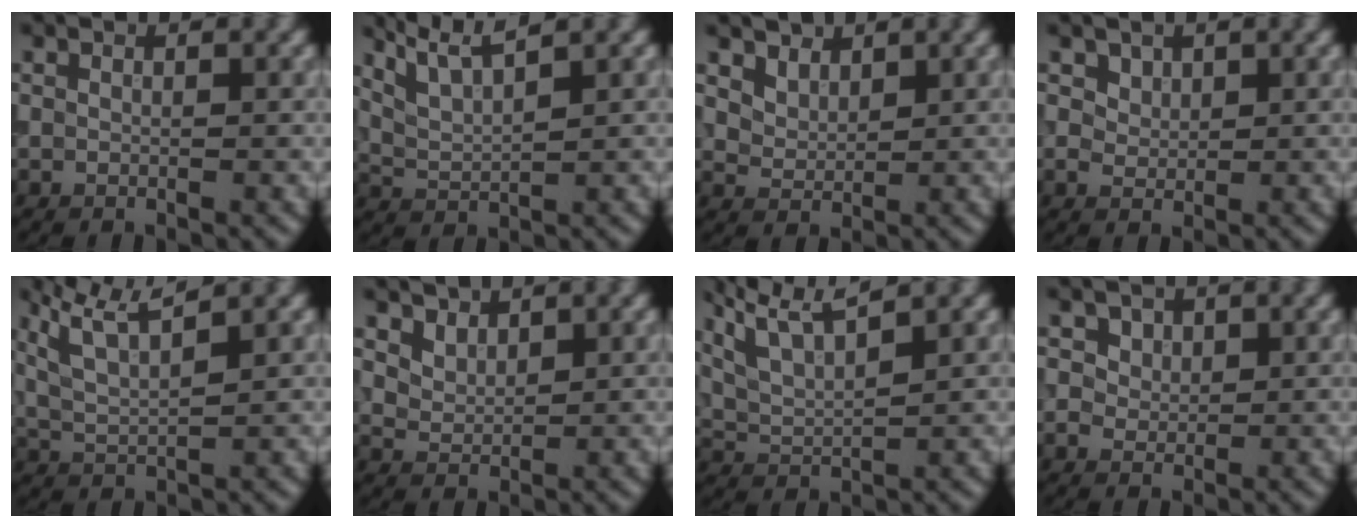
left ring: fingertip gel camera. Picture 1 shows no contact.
{"total": 4.7, "force": [3.6, 0.9, 2.8], "torque": [-0.061, 0.018, 0.064]}
{"total": 3.3, "force": [2.5, 1.9, 1.1], "torque": [-0.039, -0.013, 0.063]}
{"total": 2.3, "force": [1.6, 1.5, 0.8], "torque": [-0.026, -0.013, 0.044]}
{"total": 5.4, "force": [3.7, 1.1, 3.7], "torque": [-0.079, 0.015, 0.070]}
{"total": 2.8, "force": [2.1, 1.5, 0.9], "torque": [-0.031, -0.011, 0.059]}
{"total": 6.8, "force": [5.0, 1.7, 4.3], "torque": [-0.085, 0.031, 0.068]}
{"total": 3.6, "force": [2.1, 2.5, 1.5], "torque": [-0.038, 0.003, 0.029]}